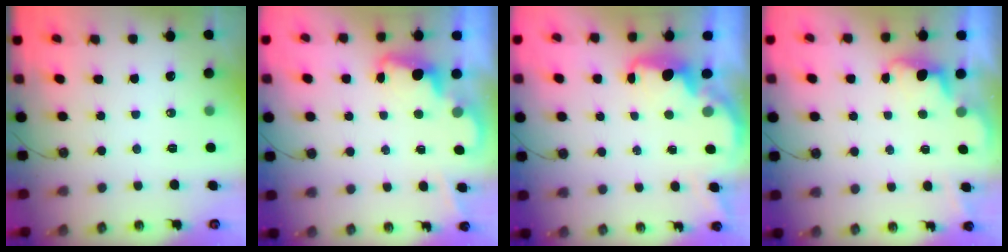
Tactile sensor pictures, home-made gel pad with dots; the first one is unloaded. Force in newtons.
{"total": 2.4, "press": 2.3, "slide": 0.5}
{"total": 2.2, "press": 2.1, "slide": 0.9}
{"total": 1.0, "press": 0.7, "slide": 0.8}